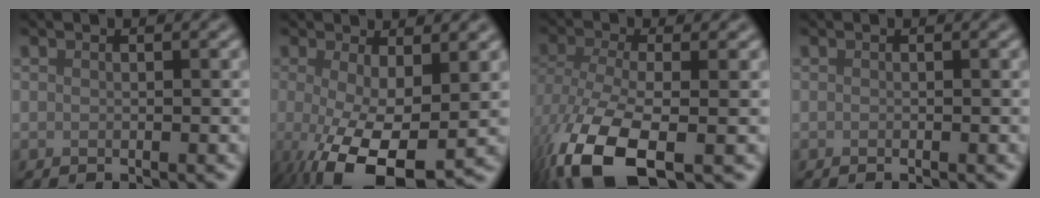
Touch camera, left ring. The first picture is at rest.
{"total": 9.0, "force": [-2.4, 3.4, 8.0], "torque": [-0.145, -0.020, -0.034]}
{"total": 9.2, "force": [-4.3, 4.2, 6.9], "torque": [-0.163, -0.023, -0.086]}
{"total": 0.0}